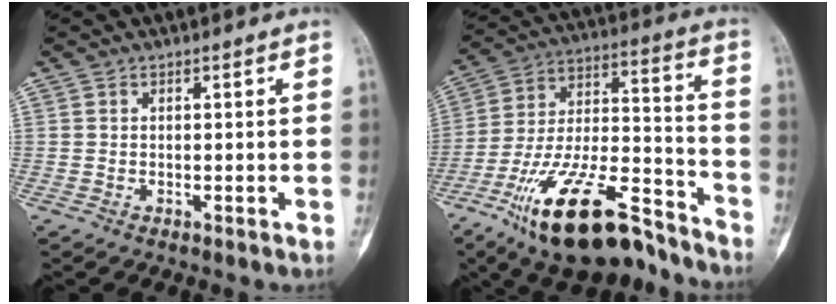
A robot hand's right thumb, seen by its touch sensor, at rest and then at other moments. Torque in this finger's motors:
{"motor_torque": [2.52, 0.48, 1.72, -1.05, 0.47]}